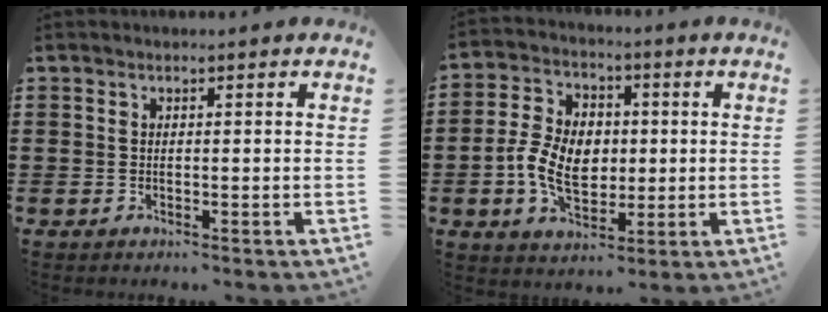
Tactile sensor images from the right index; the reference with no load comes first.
{"total": 8.8, "force": [-0.9, 6.4, 6.0], "torque": [-0.136, 0.015, -0.016]}